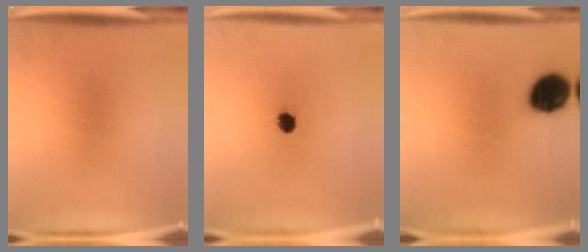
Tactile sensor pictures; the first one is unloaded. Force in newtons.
{"total": 2.4}
{"total": 12.9}